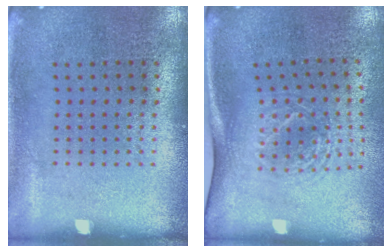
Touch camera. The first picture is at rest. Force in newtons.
{"total": 1.7, "press": 1.3, "slide": 1.2}